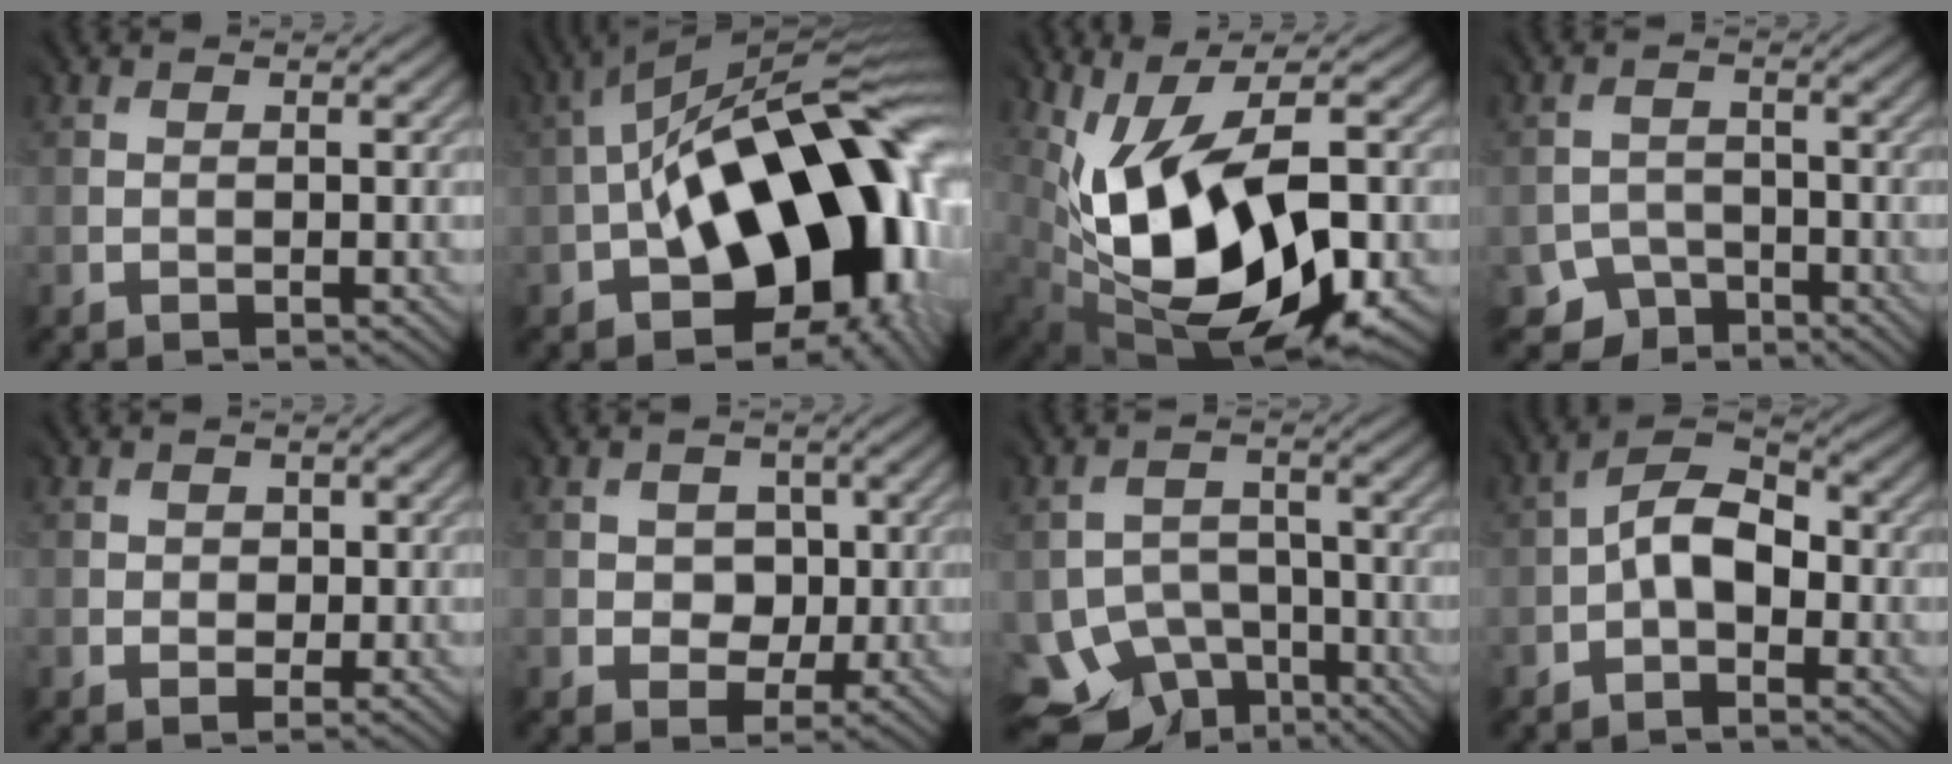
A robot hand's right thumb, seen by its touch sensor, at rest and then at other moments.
{"total": 20.3, "force": [-3.7, 11.1, 16.5], "torque": [-0.243, -0.006, -0.051]}
{"total": 15.7, "force": [-1.5, 7.9, 13.5], "torque": [-0.236, -0.022, -0.009]}
{"total": 3.1, "force": [-2.5, 1.8, -0.4], "torque": [0.018, -0.004, -0.047]}
{"total": 1.6, "force": [0.3, 1.3, 0.8], "torque": [-0.009, -0.004, 0.008]}
{"total": 3.6, "force": [0.3, 3.1, 1.7], "torque": [-0.021, -0.005, 0.001]}
{"total": 8.7, "force": [-6.1, 5.4, 2.9], "torque": [-0.059, -0.029, -0.101]}
{"total": 7.0, "force": [-0.9, 4.1, 5.6], "torque": [-0.096, 0.014, -0.026]}